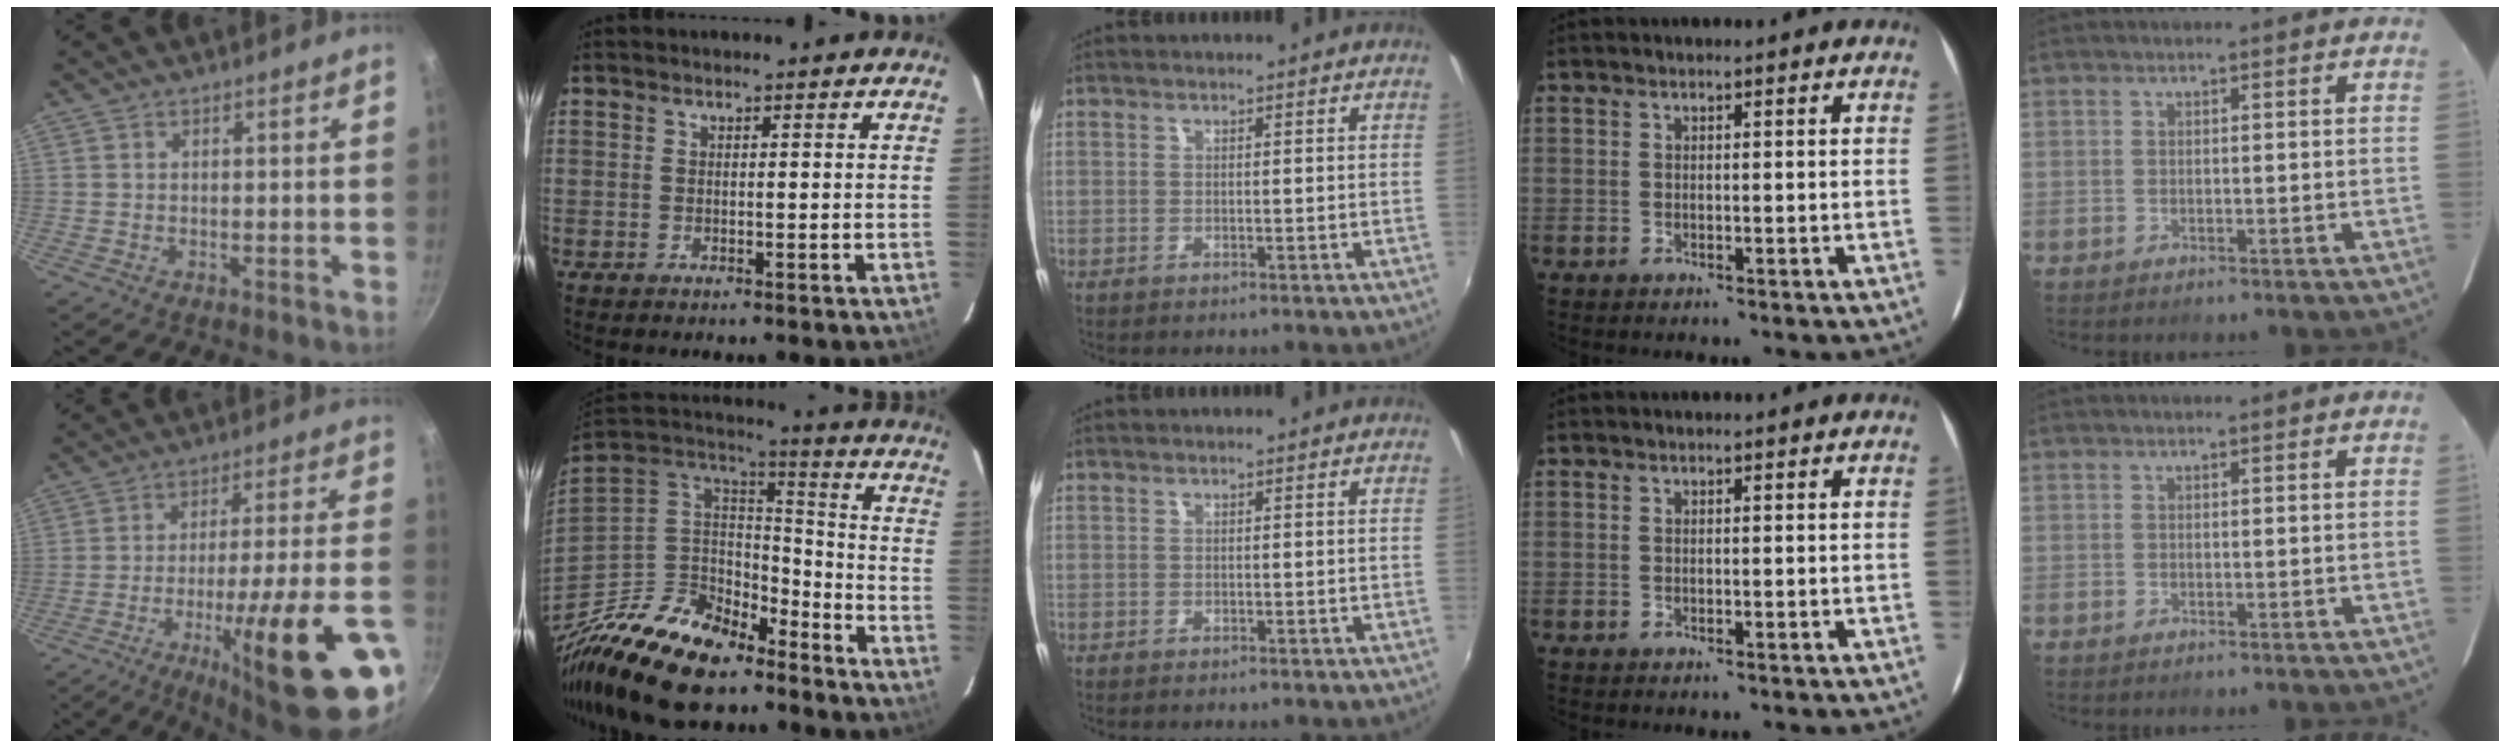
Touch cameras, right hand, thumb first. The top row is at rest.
{"thumb": {"total": 26.5, "force": [-11.0, 4.5, 23.7], "torque": [-0.314, 0.032, -0.159]}, "index": {"total": 22.9, "force": [-16.6, 10.5, 11.7], "torque": [-0.271, 0.002, -0.283]}}